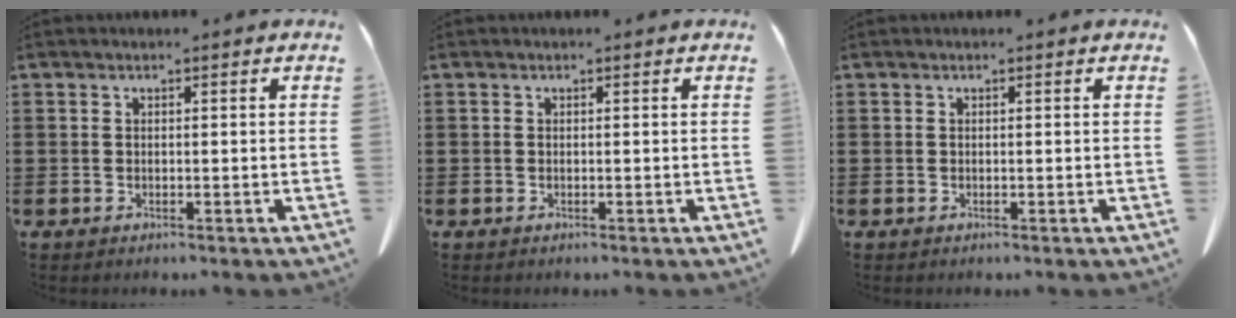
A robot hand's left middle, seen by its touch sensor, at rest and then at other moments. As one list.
[{"total": 0.0}, {"total": 0.0}]